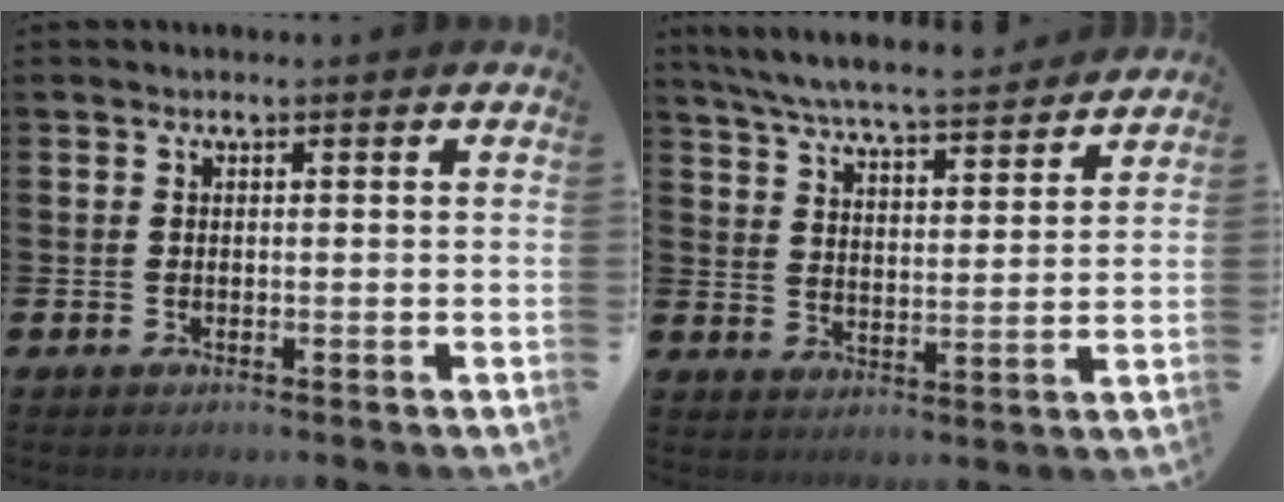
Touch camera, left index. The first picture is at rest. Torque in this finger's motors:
{"motor_torque": [0.93, -1.21, 0.62, 0.20]}